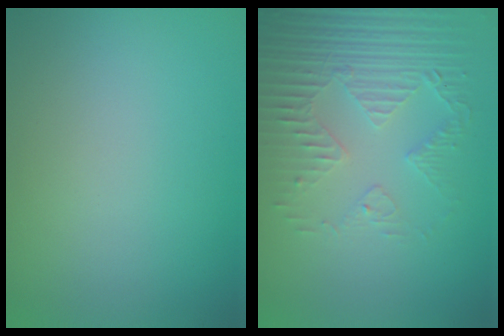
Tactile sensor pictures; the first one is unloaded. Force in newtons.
{"total": 5.2, "press": 3.5, "slide": 3.9}